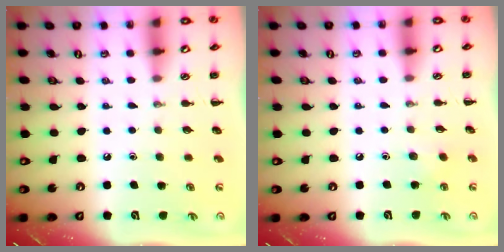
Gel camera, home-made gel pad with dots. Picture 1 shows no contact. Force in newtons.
{"total": 3.5, "press": 3.3, "slide": 1.1}